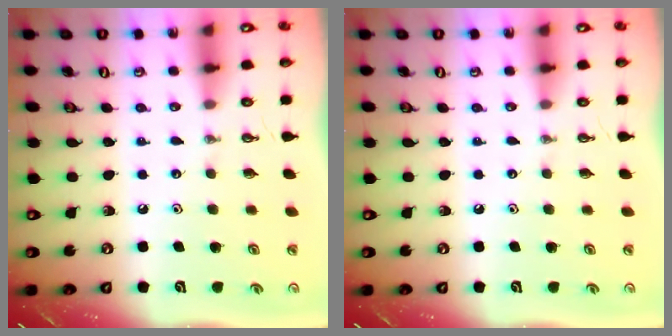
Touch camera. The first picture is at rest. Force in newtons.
{"total": 0.0}